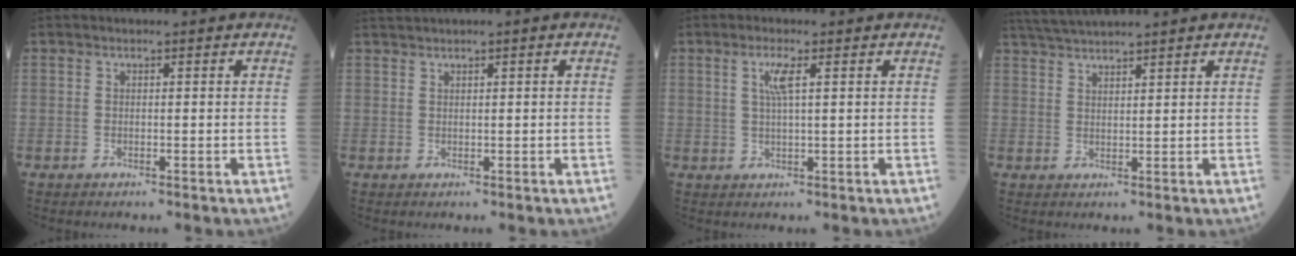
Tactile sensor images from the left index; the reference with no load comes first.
{"total": 1.2, "force": [0.9, -0.1, 0.8], "torque": [-0.020, 0.015, 0.022]}
{"total": 2.9, "force": [0.9, 0.0, 2.7], "torque": [-0.061, 0.001, 0.017]}
{"total": 6.1, "force": [5.6, -0.8, 2.4], "torque": [-0.048, 0.032, 0.103]}